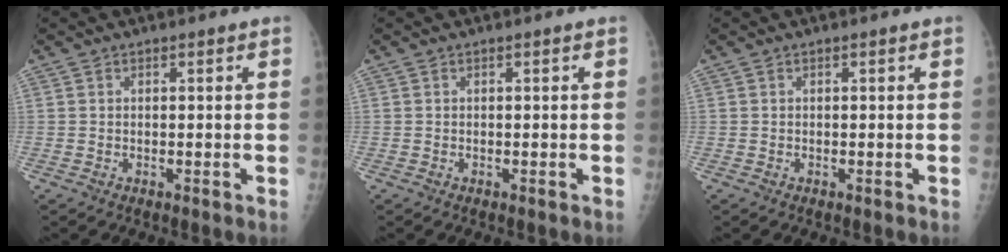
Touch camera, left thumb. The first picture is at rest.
{"total": 0.0}
{"total": 0.0}